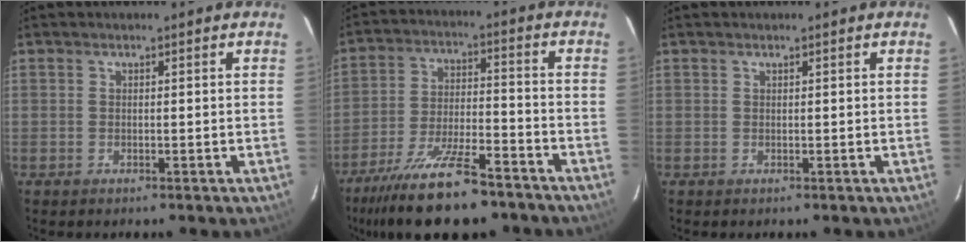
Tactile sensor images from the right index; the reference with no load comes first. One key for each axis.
{"total": 17.2, "fx": -13.6, "fy": 4.2, "fz": 9.5, "tx": -0.195, "ty": -0.022, "tz": -0.224}
{"total": 0.0}